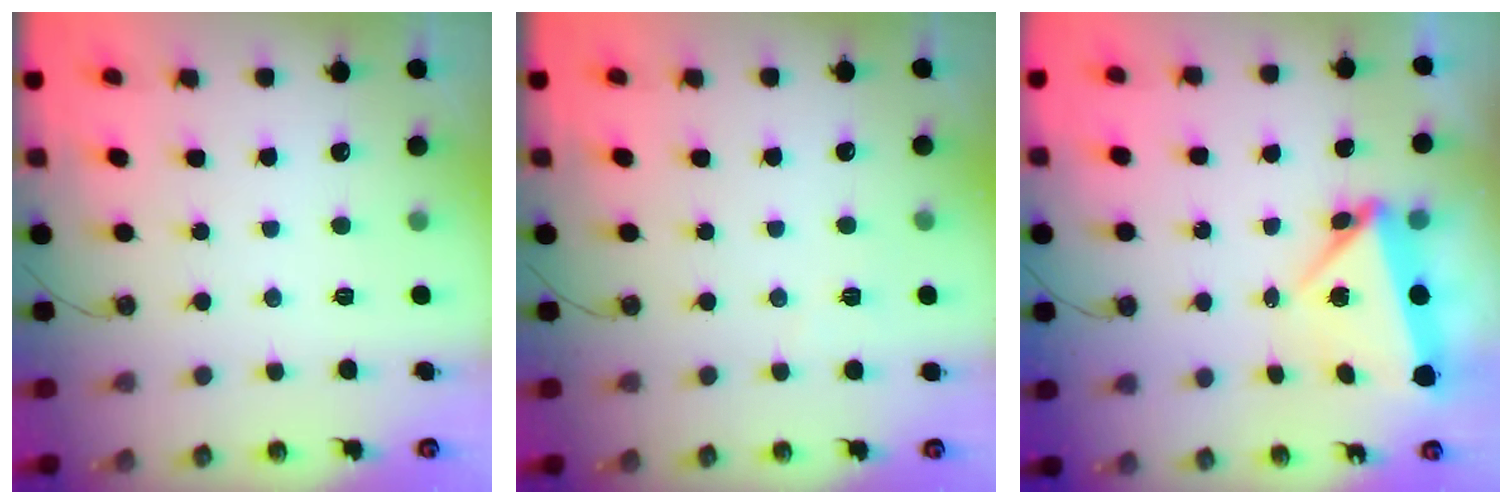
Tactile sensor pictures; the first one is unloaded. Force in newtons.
{"total": 3.6, "press": 2.3, "slide": 2.7}
{"total": 5.7, "press": 5.7, "slide": 0.3}